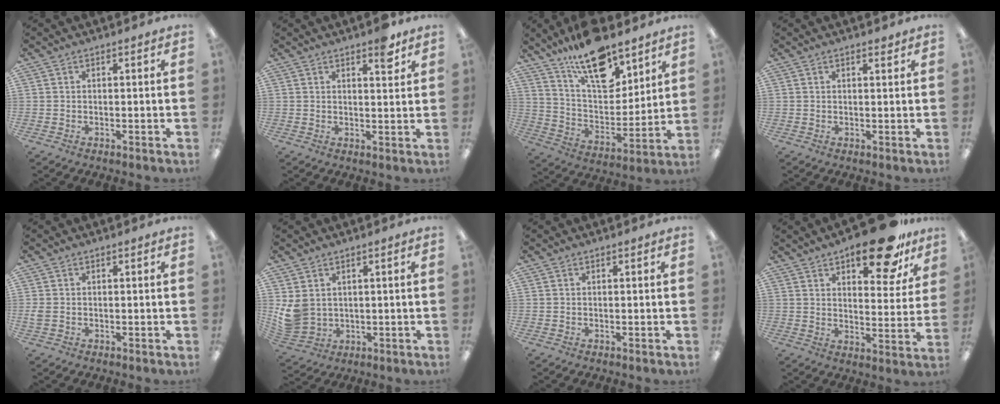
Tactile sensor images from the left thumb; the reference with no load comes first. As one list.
[{"total": 5.1, "force": [3.6, 1.7, 3.2], "torque": [-0.031, -0.018, 0.056]}, {"total": 19.0, "force": [13.6, 8.2, 10.4], "torque": [-0.173, -0.078, 0.236]}, {"total": 1.4, "force": [1.1, 0.4, 0.7], "torque": [-0.007, -0.003, 0.017]}, {"total": 1.7, "force": [-0.1, 1.3, 1.1], "torque": [-0.020, 0.005, -0.002]}, {"total": 6.4, "force": [2.1, 5.2, 3.0], "torque": [-0.076, -0.009, 0.041]}, {"total": 0.0}, {"total": 17.0, "force": [11.5, 6.8, 10.4], "torque": [-0.125, -0.063, 0.186]}]